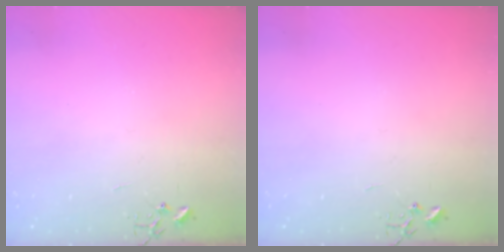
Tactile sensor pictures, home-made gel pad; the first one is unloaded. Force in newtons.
{"total": 0.0}